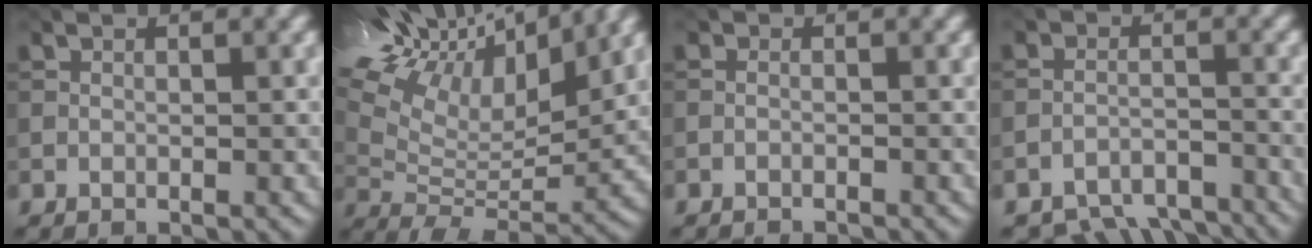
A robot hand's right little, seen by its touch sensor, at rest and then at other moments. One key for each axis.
{"total": 16.8, "fx": 10.7, "fy": 6.3, "fz": 11.3, "tx": -0.231, "ty": 0.055, "tz": 0.170}
{"total": 1.8, "fx": -1.8, "fy": 0.3, "fz": 0.3, "tx": -0.005, "ty": 0.001, "tz": -0.026}
{"total": 7.7, "fx": -7.2, "fy": 2.4, "fz": 1.4, "tx": -0.017, "ty": -0.015, "tz": -0.105}